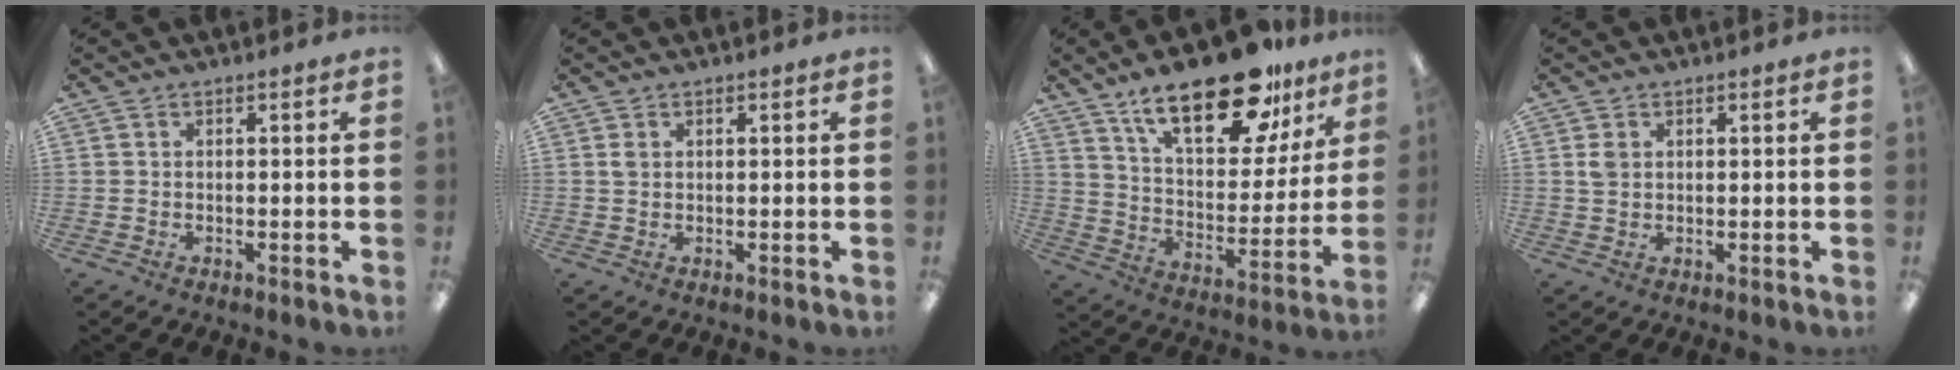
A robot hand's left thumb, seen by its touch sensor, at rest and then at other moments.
{"total": 1.1, "force": [0.5, 0.8, 0.6], "torque": [-0.015, 0.003, 0.010]}
{"total": 24.3, "force": [16.5, 10.0, 14.8], "torque": [-0.234, -0.094, 0.279]}
{"total": 2.0, "force": [0.8, 1.5, 1.0], "torque": [-0.022, 0.004, 0.013]}